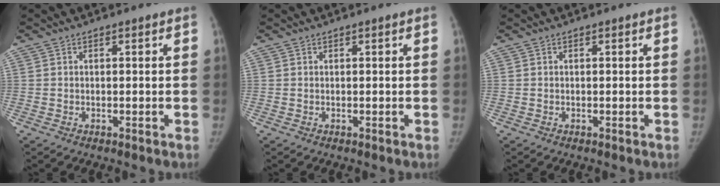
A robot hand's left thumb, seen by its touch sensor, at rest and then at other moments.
{"total": 0.0}
{"total": 0.0}